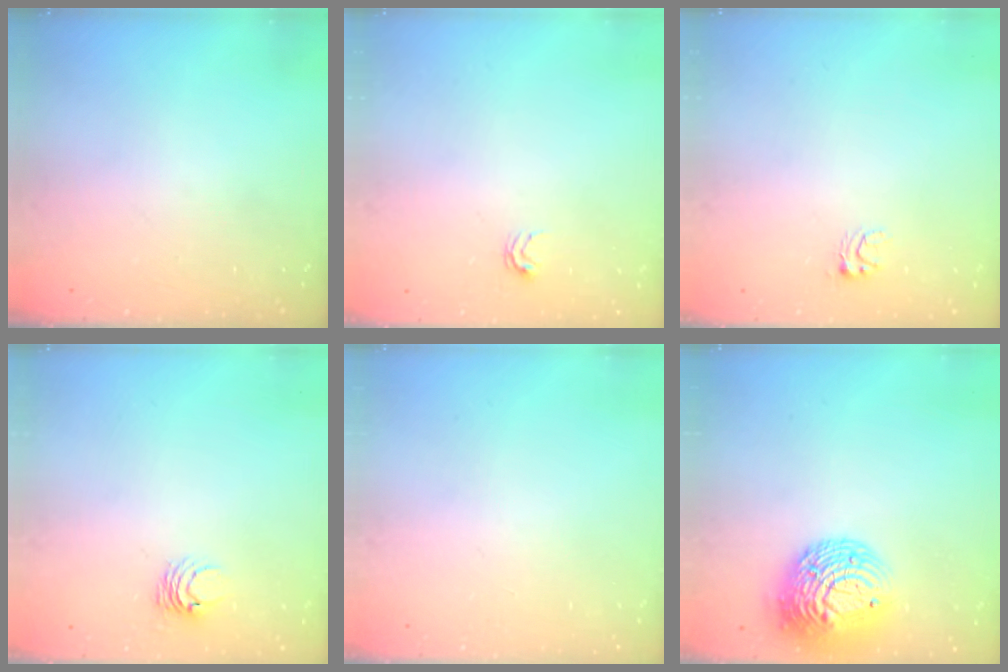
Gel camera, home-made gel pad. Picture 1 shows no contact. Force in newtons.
{"total": 2.9, "press": 2.8, "slide": 0.4}
{"total": 3.5, "press": 3.5, "slide": 0.3}
{"total": 3.9, "press": 3.9, "slide": 0.3}
{"total": 0.0}
{"total": 14.2, "press": 14.1, "slide": 1.0}